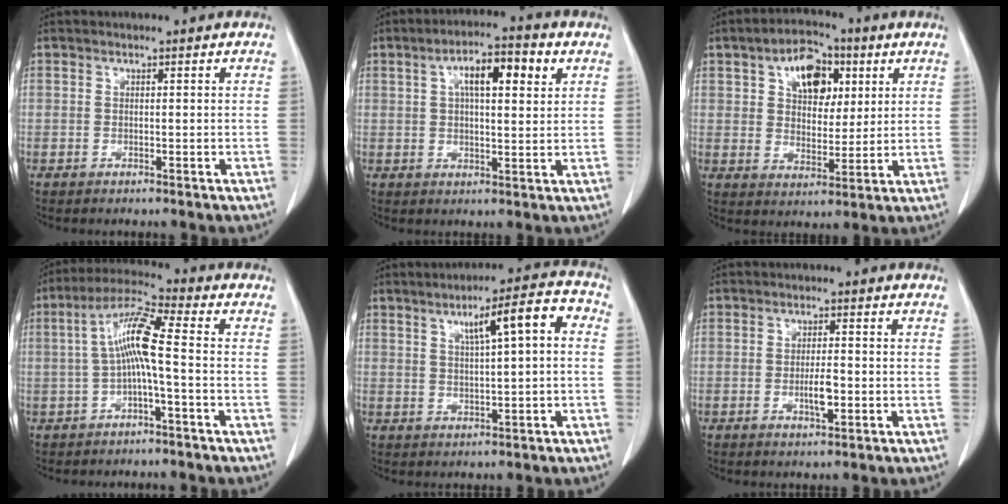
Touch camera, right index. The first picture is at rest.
{"total": 8.5, "force": [3.0, 2.4, 7.5], "torque": [-0.127, 0.020, 0.044]}
{"total": 10.0, "force": [4.0, 6.2, 6.8], "torque": [-0.113, 0.024, 0.067]}
{"total": 8.1, "force": [-0.5, 0.3, 8.1], "torque": [-0.156, 0.023, -0.014]}
{"total": 8.0, "force": [1.9, 1.1, 7.7], "torque": [-0.114, 0.023, 0.025]}
{"total": 3.4, "force": [-0.9, 0.8, 3.2], "torque": [-0.060, -0.001, -0.013]}